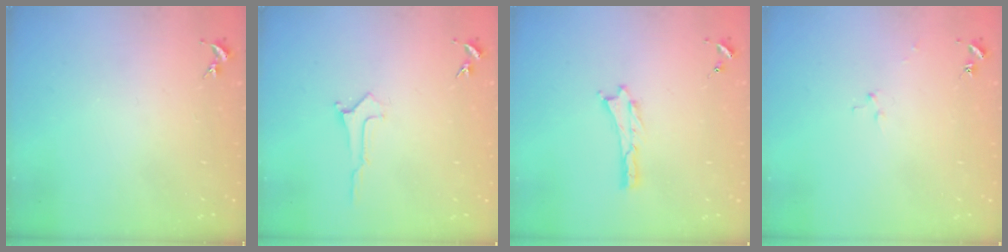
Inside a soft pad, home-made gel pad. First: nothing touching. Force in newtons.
{"total": 0.0}
{"total": 0.0}
{"total": 2.5, "press": 2.5, "slide": 0.3}